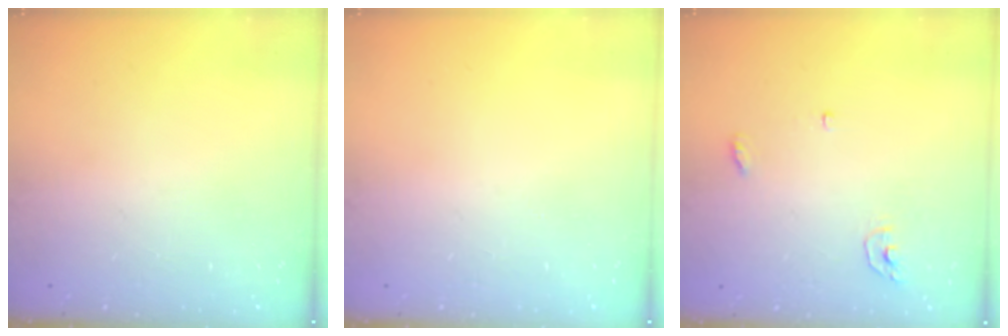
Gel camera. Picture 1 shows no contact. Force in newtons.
{"total": 0.0}
{"total": 3.8, "press": 3.8, "slide": 0.5}